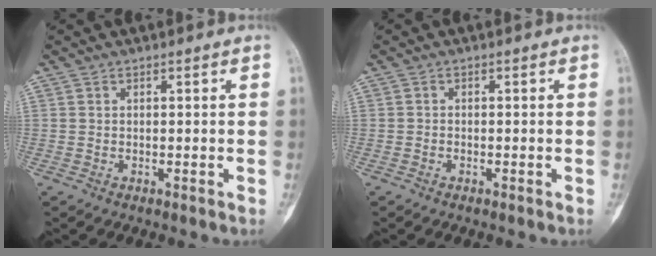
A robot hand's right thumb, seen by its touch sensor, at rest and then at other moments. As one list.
[{"total": 0.0}]